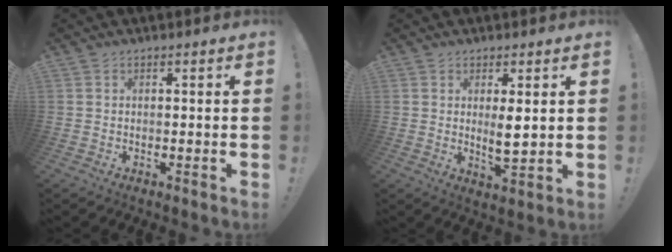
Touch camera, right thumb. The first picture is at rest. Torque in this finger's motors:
{"motor_torque": [-0.42, 0.52, 0.27, 0.34, 0.04]}